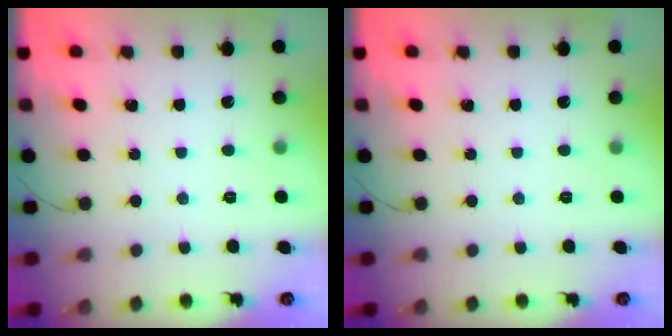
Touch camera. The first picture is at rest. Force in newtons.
{"total": 0.0}